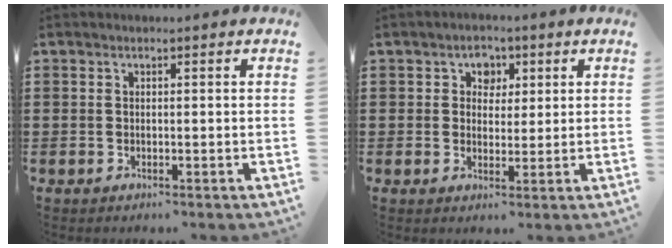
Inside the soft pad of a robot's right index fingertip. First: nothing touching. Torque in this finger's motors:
{"motor_torque": [0.11, -0.04, 0.01, 0.03]}